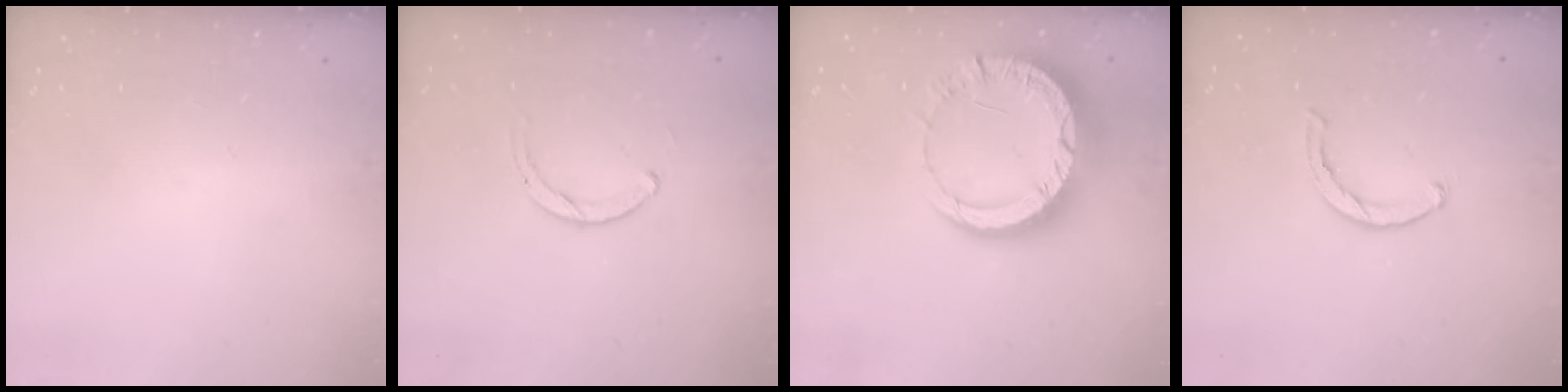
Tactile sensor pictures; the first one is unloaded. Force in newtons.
{"total": 1.8, "press": 1.8, "slide": 0.2}
{"total": 13.4, "press": 13.3, "slide": 1.4}
{"total": 2.3, "press": 2.3, "slide": 0.4}